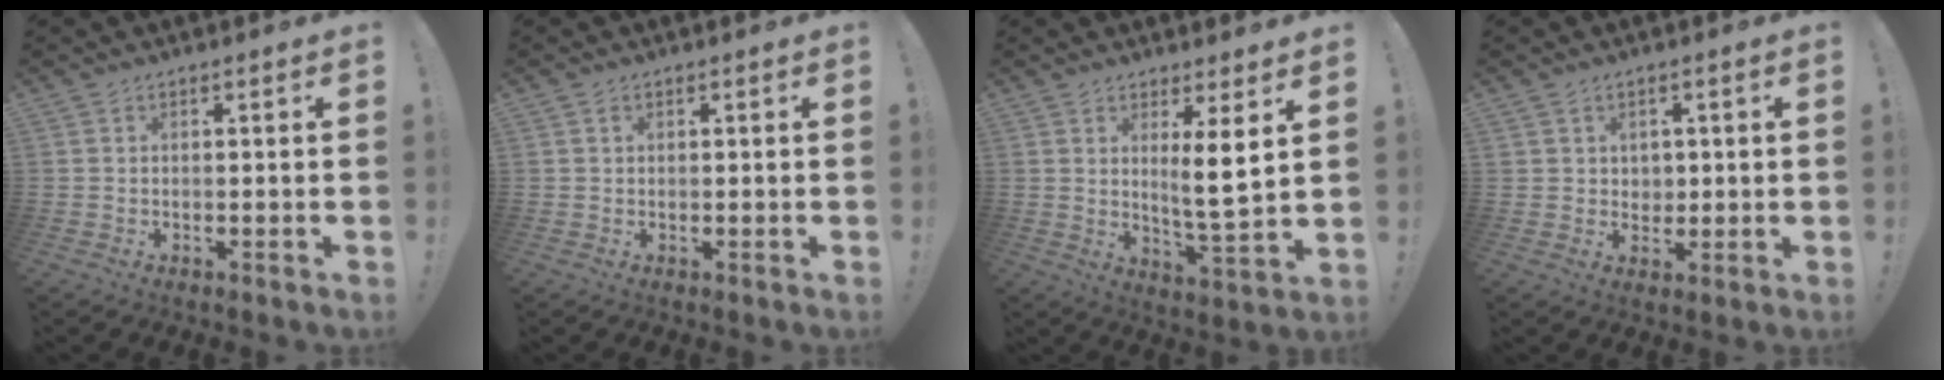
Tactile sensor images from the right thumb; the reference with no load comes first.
{"total": 0.6, "force": [0.3, 0.5, 0.2], "torque": [-0.005, 0.002, 0.006]}
{"total": 8.6, "force": [2.8, 0.6, 8.1], "torque": [-0.125, -0.028, 0.043]}
{"total": 3.3, "force": [1.7, 2.9, 0.0], "torque": [-0.001, -0.007, 0.031]}